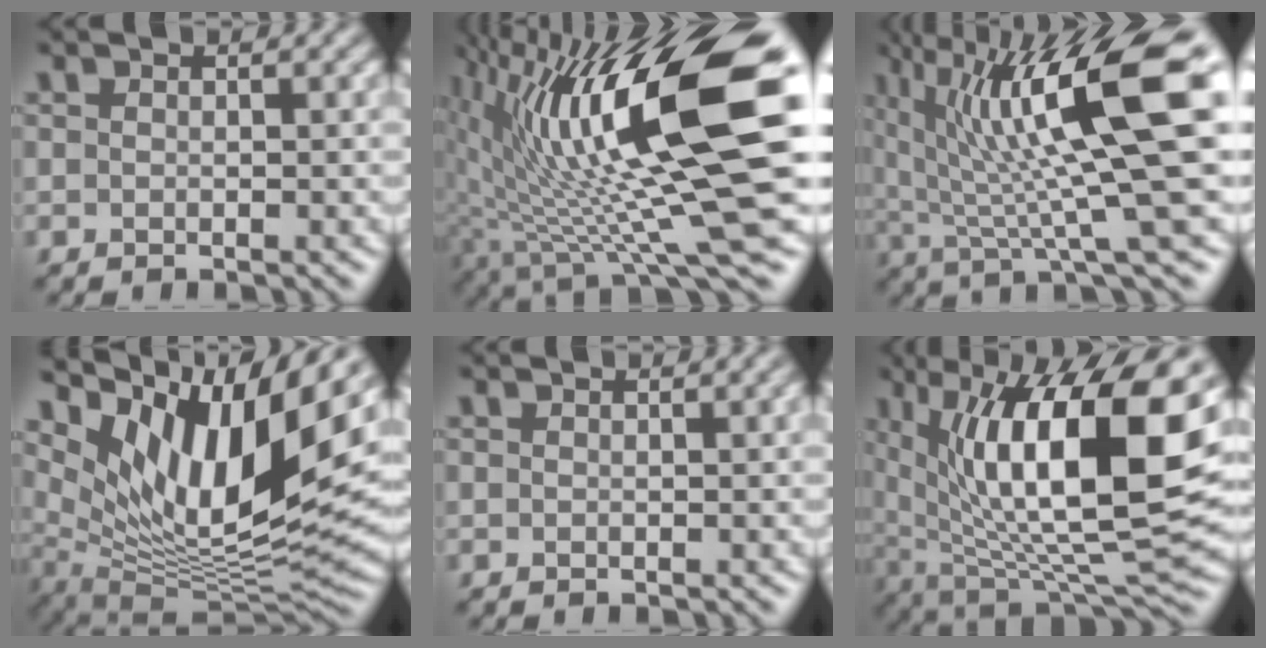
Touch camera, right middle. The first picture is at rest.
{"total": 17.2, "force": [2.3, 4.6, 16.4], "torque": [-0.269, 0.002, 0.045]}
{"total": 15.0, "force": [4.5, 2.8, 14.0], "torque": [-0.212, 0.010, 0.079]}
{"total": 13.8, "force": [6.8, 4.9, 11.0], "torque": [-0.200, 0.003, 0.126]}
{"total": 1.0, "force": [0.2, 0.3, 0.9], "torque": [-0.008, 0.004, 0.002]}
{"total": 16.1, "force": [3.6, 6.3, 14.3], "torque": [-0.242, 0.004, 0.060]}